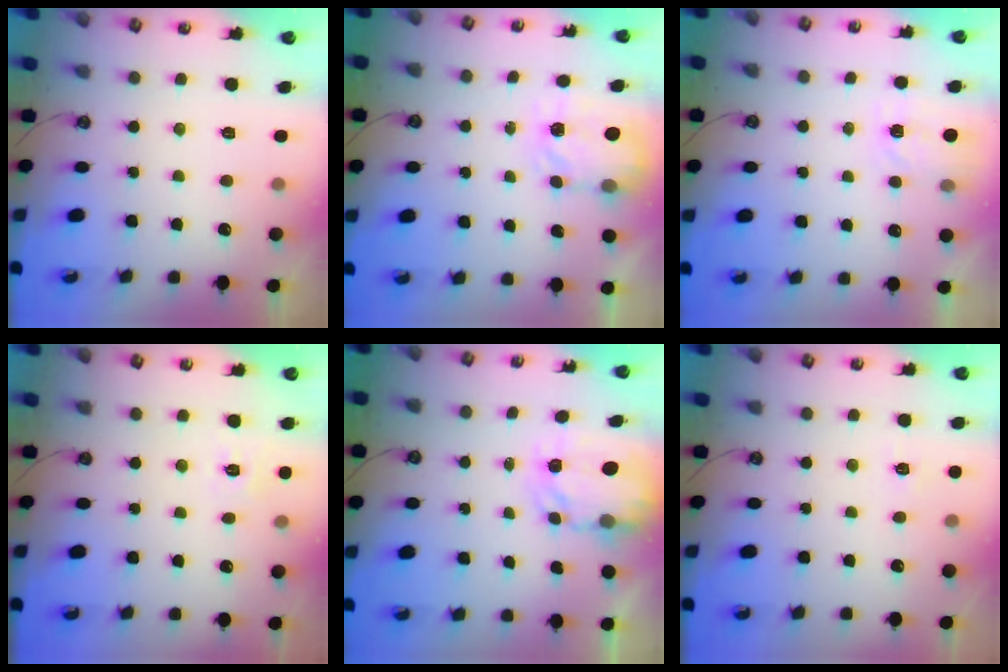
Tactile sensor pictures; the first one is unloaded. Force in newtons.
{"total": 3.5, "press": 3.4, "slide": 0.6}
{"total": 3.5, "press": 3.5, "slide": 0.4}
{"total": 6.2, "press": 6.1, "slide": 0.6}
{"total": 3.9, "press": 3.9, "slide": 0.1}
{"total": 3.8, "press": 3.7, "slide": 0.7}